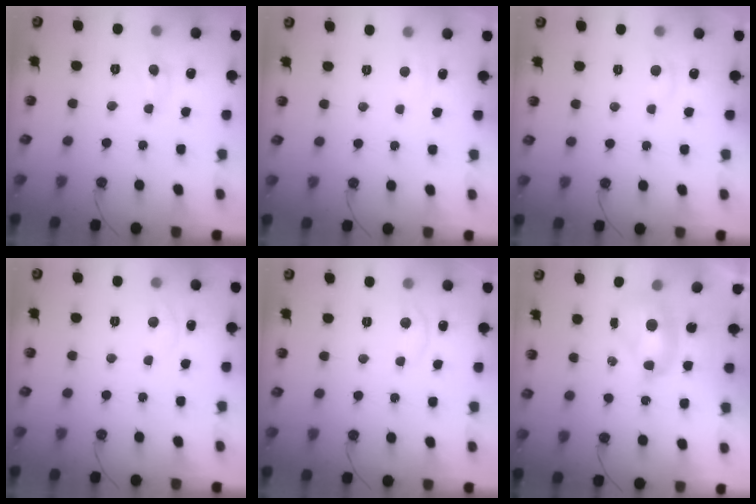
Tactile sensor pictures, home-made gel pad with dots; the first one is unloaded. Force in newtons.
{"total": 2.7, "press": 2.7, "slide": 0.5}
{"total": 0.9, "press": 0.4, "slide": 0.7}
{"total": 0.8, "press": 0.2, "slide": 0.8}
{"total": 0.8, "press": 0.6, "slide": 0.5}
{"total": 2.7, "press": 2.7, "slide": 0.1}